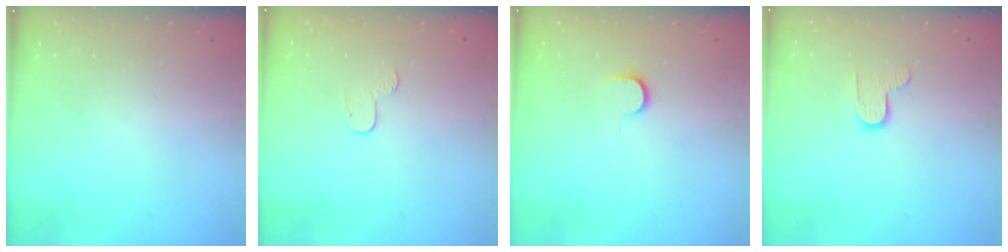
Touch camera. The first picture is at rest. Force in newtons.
{"total": 4.9, "press": 4.9, "slide": 0.5}
{"total": 6.4, "press": 6.4, "slide": 0.6}
{"total": 5.7, "press": 5.7, "slide": 0.4}